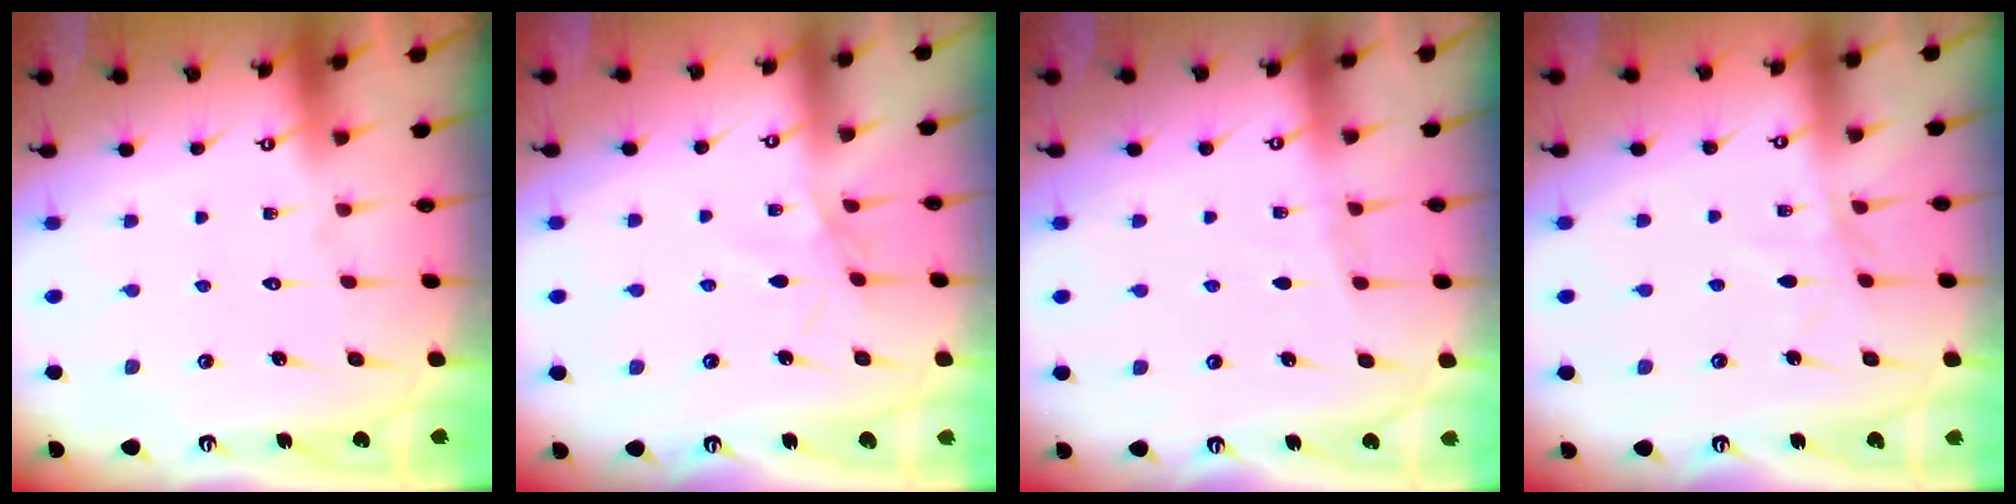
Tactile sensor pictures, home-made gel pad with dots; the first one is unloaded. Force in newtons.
{"total": 3.6, "press": 3.5, "slide": 0.4}
{"total": 3.0, "press": 3.0, "slide": 0.4}
{"total": 3.1, "press": 3.1, "slide": 0.3}